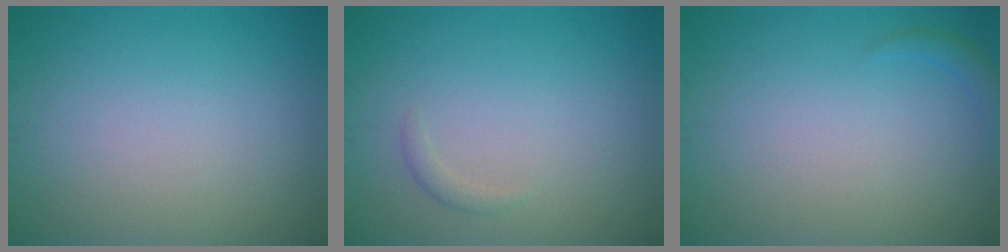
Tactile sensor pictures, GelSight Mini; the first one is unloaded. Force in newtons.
{"total": 0.8, "press": 0.8, "slide": 0.1}
{"total": 0.9, "press": 0.9, "slide": 0.1}